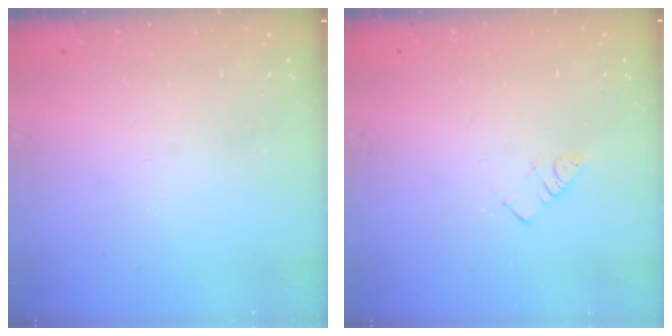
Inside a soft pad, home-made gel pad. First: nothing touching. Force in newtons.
{"total": 2.7, "press": 2.7, "slide": 0.4}